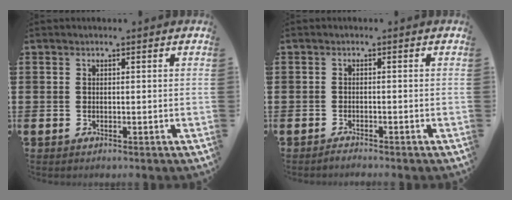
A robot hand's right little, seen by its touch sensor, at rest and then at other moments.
{"total": 0.9, "force": [-0.8, -0.1, 0.2], "torque": [-0.005, -0.003, -0.017]}